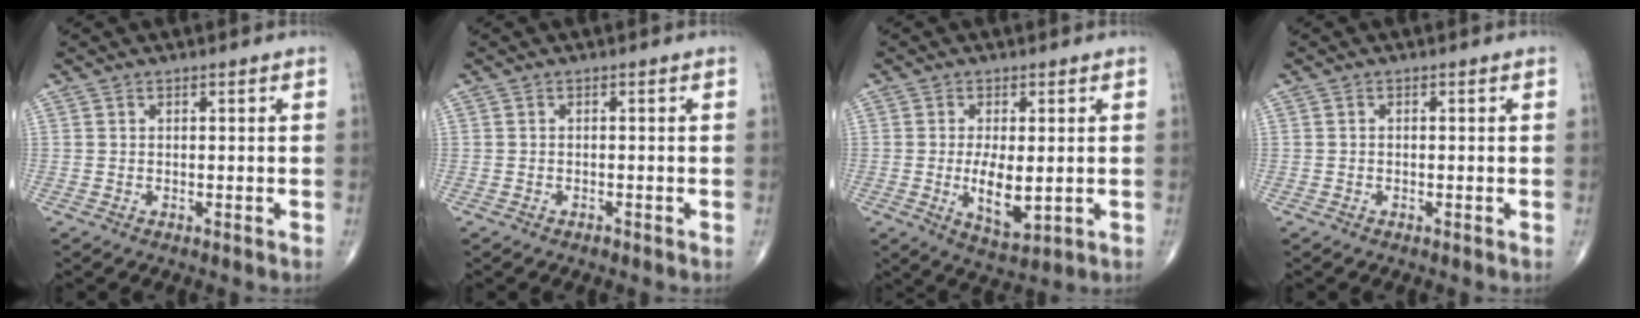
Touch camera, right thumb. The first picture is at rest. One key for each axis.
{"total": 0.6, "fx": -0.6, "fy": 0.3, "fz": 0.1, "tx": -0.001, "ty": 0.002, "tz": -0.011}
{"total": 7.5, "fx": -0.7, "fy": 3.2, "fz": 6.7, "tx": -0.112, "ty": -0.017, "tz": -0.005}
{"total": 0.0}